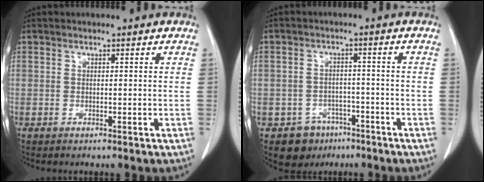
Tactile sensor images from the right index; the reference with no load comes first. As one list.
[{"total": 5.9, "force": [-3.6, 4.7, 0.4], "torque": [-0.001, 0.013, -0.048]}]